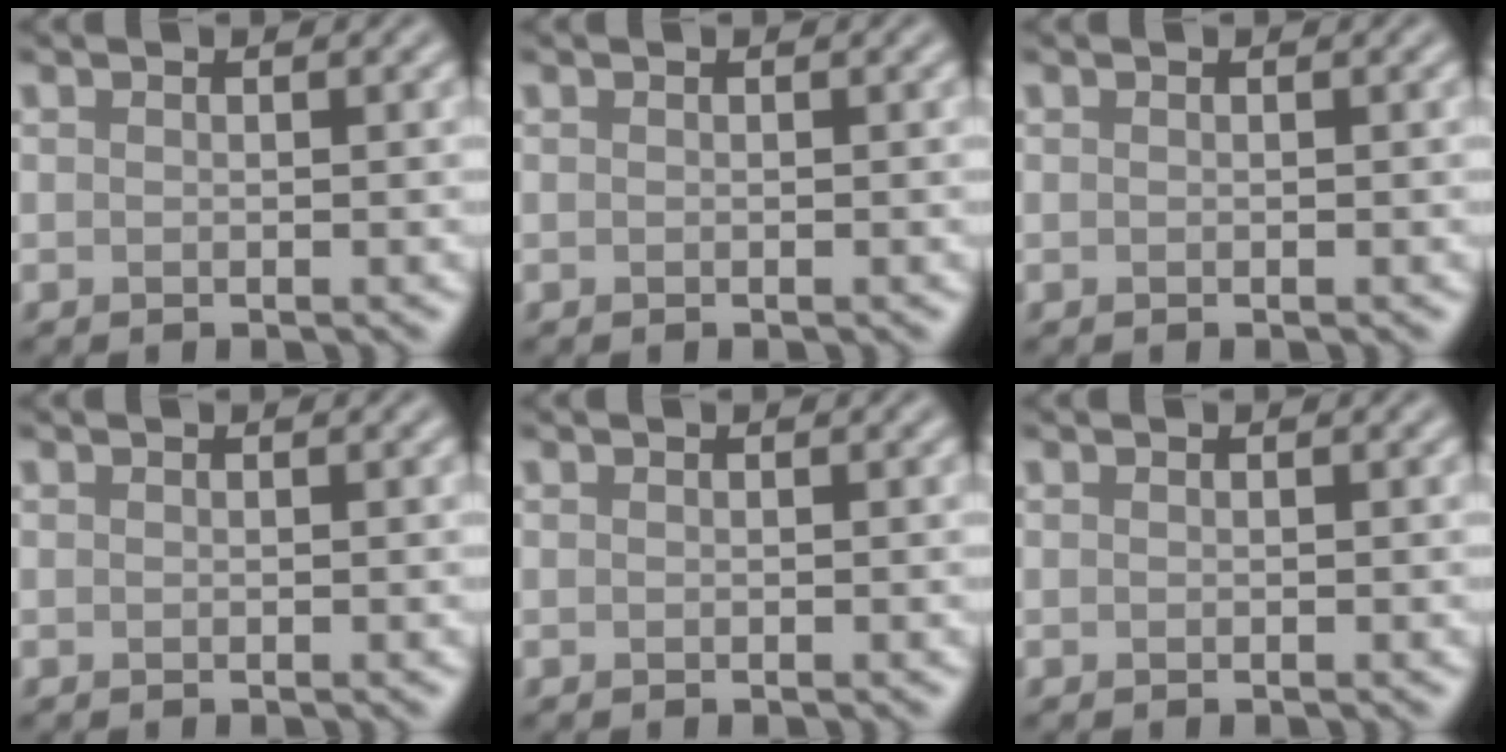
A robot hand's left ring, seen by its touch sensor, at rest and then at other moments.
{"total": 0.0}
{"total": 0.0}
{"total": 0.0}
{"total": 0.0}
{"total": 0.0}